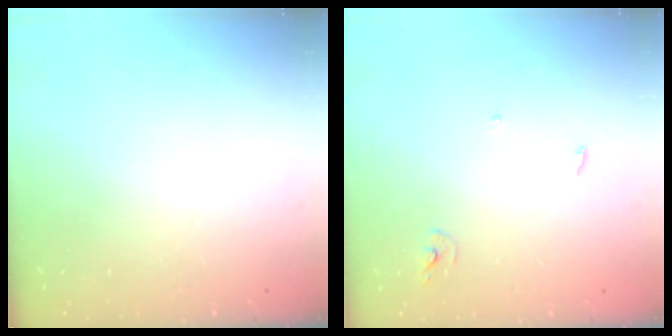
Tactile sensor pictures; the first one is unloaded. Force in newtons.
{"total": 2.4, "press": 2.4, "slide": 0.2}